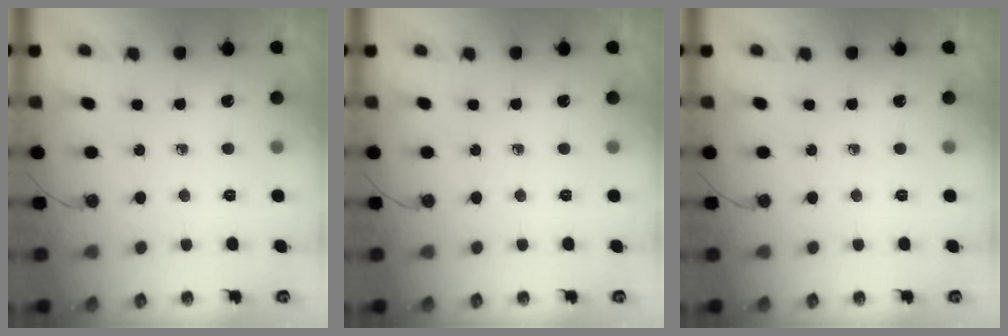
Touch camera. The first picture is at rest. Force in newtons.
{"total": 0.0}
{"total": 0.0}